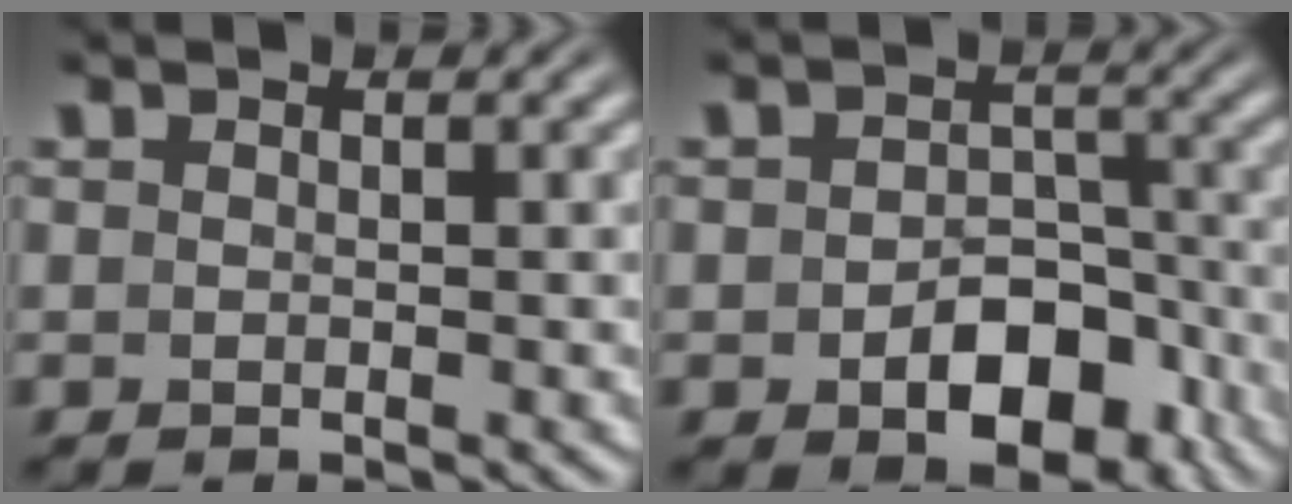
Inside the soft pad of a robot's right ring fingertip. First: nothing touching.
{"total": 5.2, "force": [-2.6, 3.2, 3.1], "torque": [-0.027, -0.017, -0.031]}